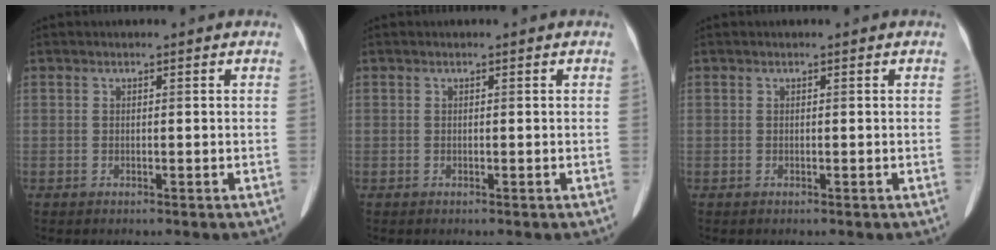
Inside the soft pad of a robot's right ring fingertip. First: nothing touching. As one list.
[{"total": 0.0}, {"total": 0.0}]